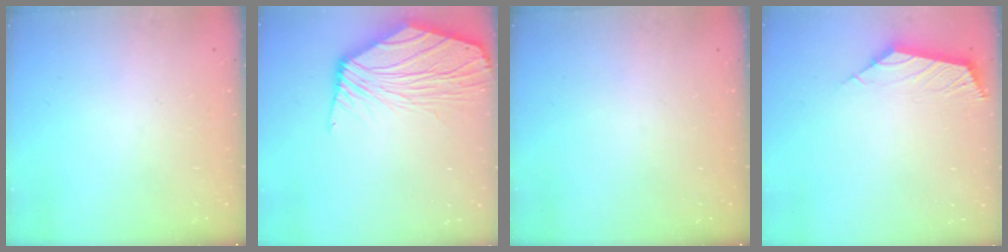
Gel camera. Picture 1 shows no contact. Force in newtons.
{"total": 10.0, "press": 9.9, "slide": 1.3}
{"total": 0.0}
{"total": 3.0, "press": 2.9, "slide": 0.6}